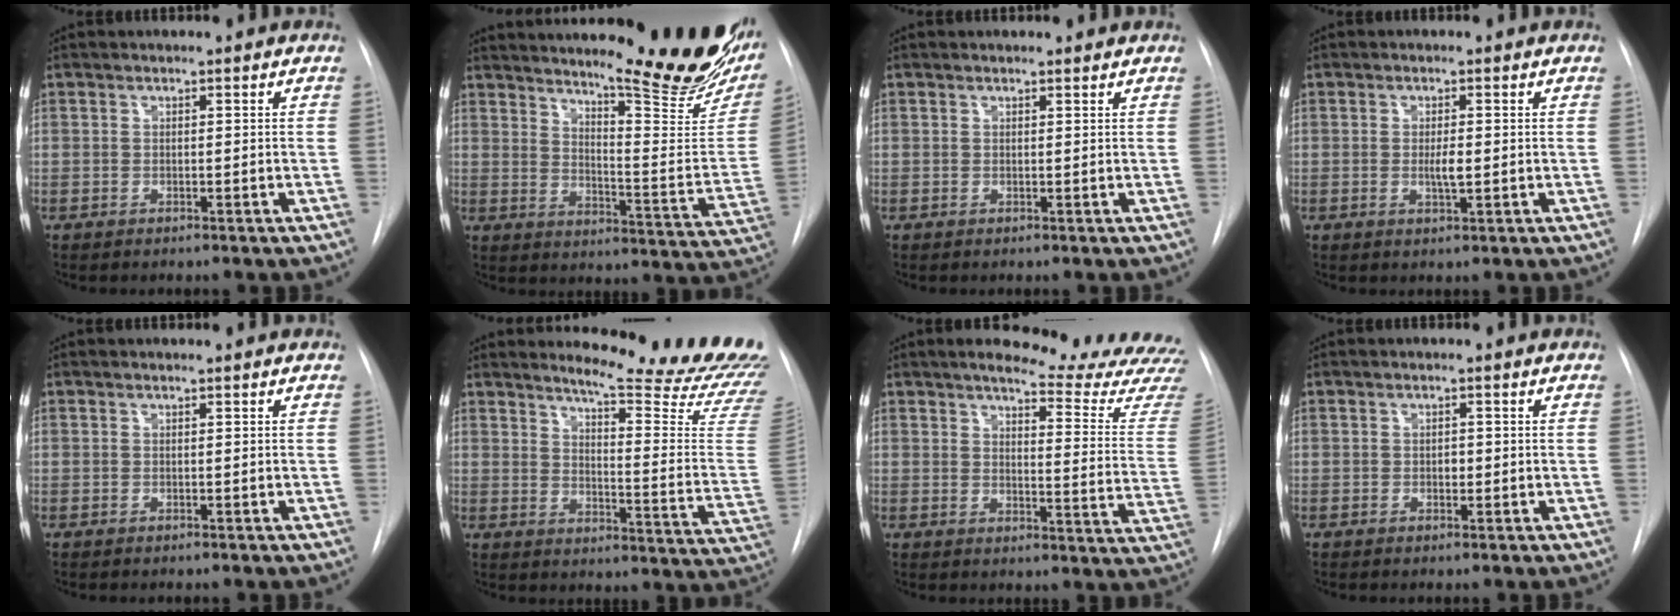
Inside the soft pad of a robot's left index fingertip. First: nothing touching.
{"total": 26.7, "force": [21.2, 3.5, 15.8], "torque": [-0.222, -0.074, 0.269]}
{"total": 1.7, "force": [1.7, 0.2, 0.2], "torque": [-0.010, 0.003, 0.018]}
{"total": 2.2, "force": [0.0, 0.4, 2.2], "torque": [-0.041, -0.002, 0.001]}
{"total": 0.7, "force": [0.6, 0.0, 0.1], "torque": [-0.008, 0.005, 0.009]}
{"total": 21.2, "force": [20.0, -0.6, 7.0], "torque": [-0.102, -0.153, 0.232]}
{"total": 20.4, "force": [19.2, 0.7, 7.0], "torque": [-0.082, -0.114, 0.211]}
{"total": 1.0, "force": [0.0, 0.7, 0.7], "torque": [-0.009, 0.002, 0.000]}